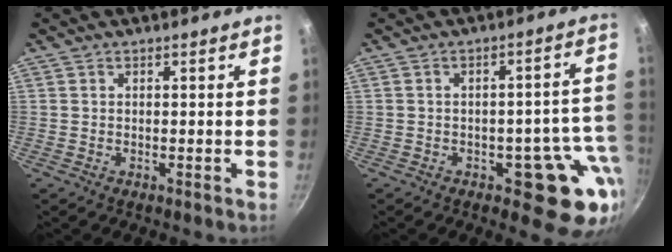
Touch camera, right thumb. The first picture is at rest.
{"total": 11.8, "force": [-4.0, 6.4, 9.1], "torque": [-0.031, 0.032, -0.043]}